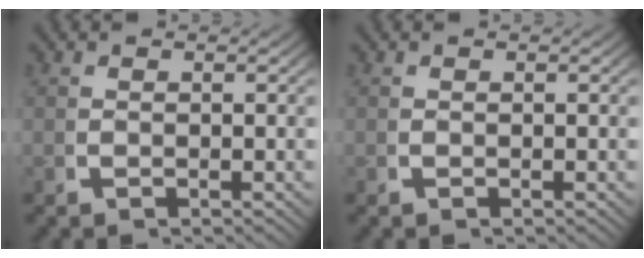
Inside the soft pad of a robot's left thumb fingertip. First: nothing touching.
{"total": 0.0}